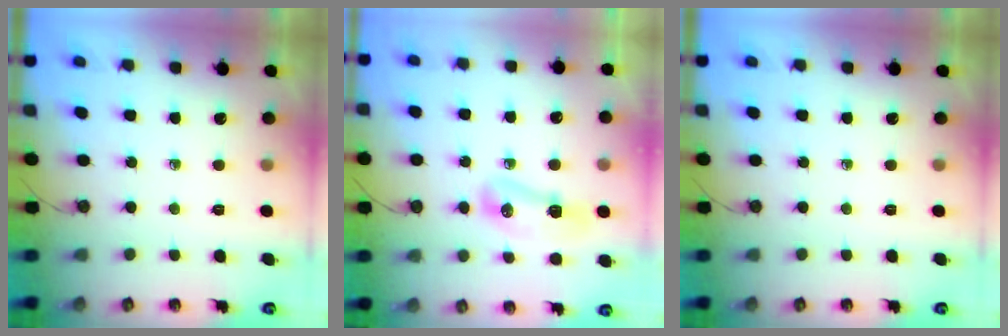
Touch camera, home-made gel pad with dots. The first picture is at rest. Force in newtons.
{"total": 8.6, "press": 8.6, "slide": 1.0}
{"total": 0.0}